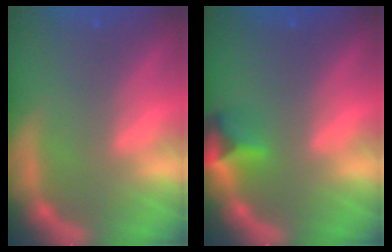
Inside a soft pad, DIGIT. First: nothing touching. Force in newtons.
{"total": 2.9}